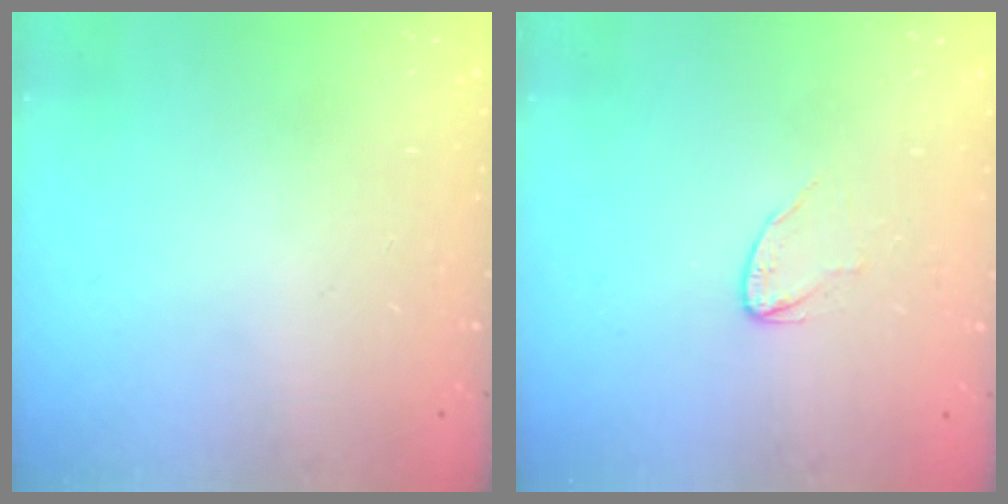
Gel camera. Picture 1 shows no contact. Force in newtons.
{"total": 2.9, "press": 2.9, "slide": 0.2}